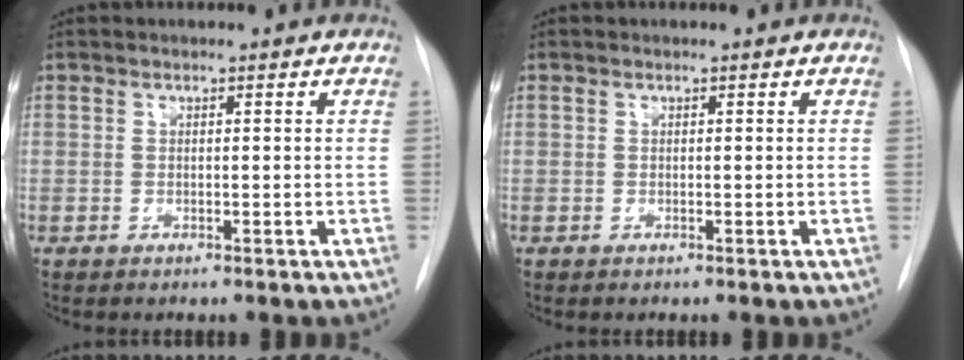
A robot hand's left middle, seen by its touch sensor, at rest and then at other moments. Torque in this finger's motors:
{"motor_torque": [0.24, -0.07, 0.03, 0.01]}